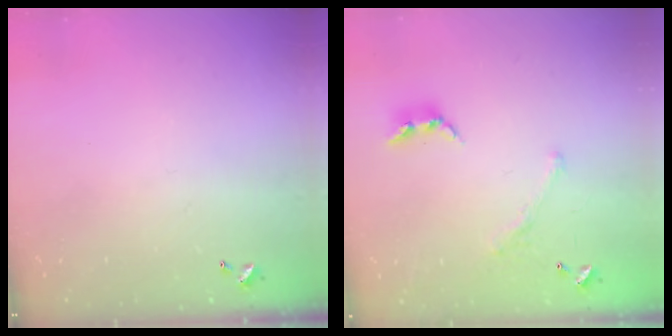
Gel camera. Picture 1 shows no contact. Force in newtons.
{"total": 1.6, "press": 1.1, "slide": 1.1}